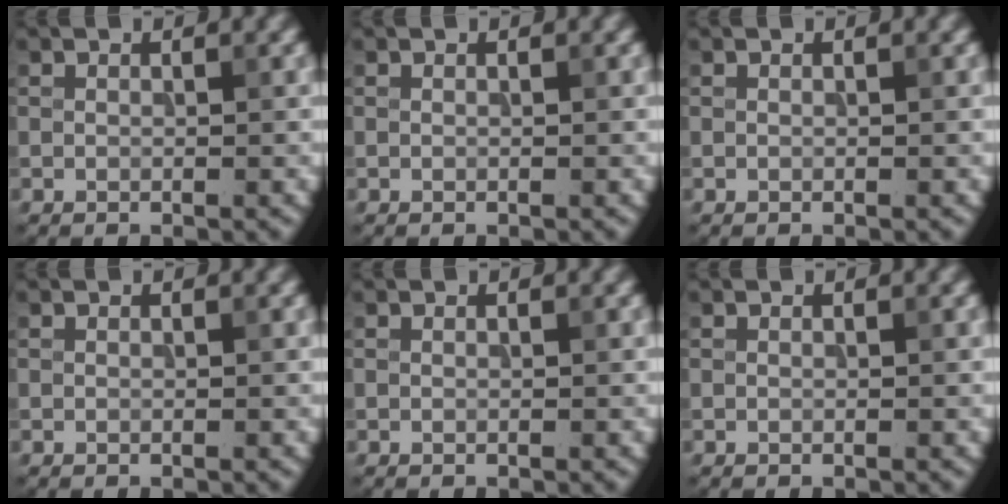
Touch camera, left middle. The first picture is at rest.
{"total": 0.0}
{"total": 0.0}
{"total": 0.0}
{"total": 0.0}
{"total": 0.0}